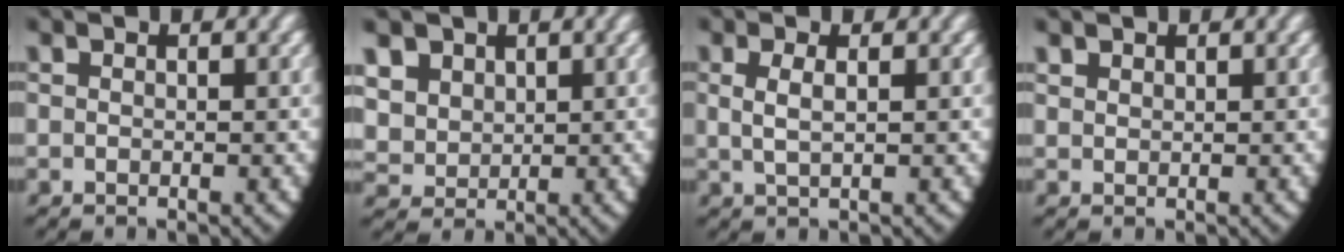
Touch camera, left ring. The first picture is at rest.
{"total": 5.9, "force": [1.5, 5.1, 2.4], "torque": [-0.081, -0.020, 0.037]}
{"total": 2.2, "force": [0.6, 1.0, 1.9], "torque": [-0.045, -0.003, 0.015]}
{"total": 1.0, "force": [0.9, 0.1, 0.1], "torque": [-0.004, -0.003, 0.026]}